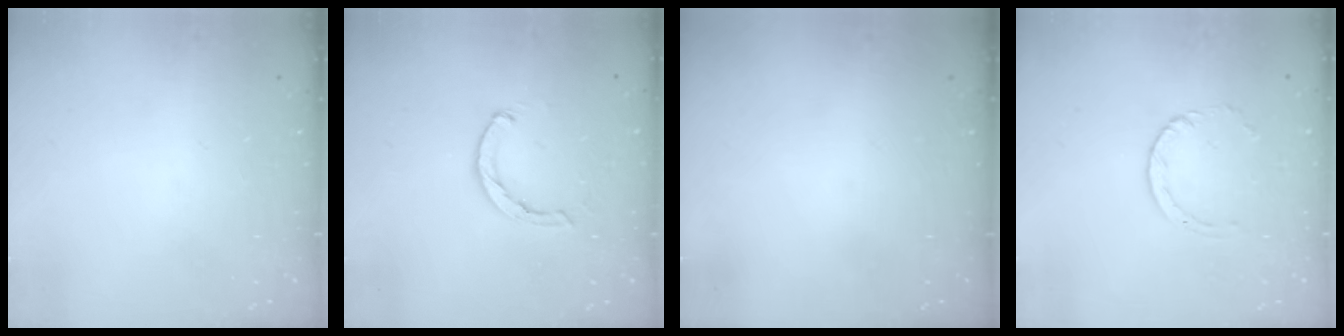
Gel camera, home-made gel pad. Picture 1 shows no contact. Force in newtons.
{"total": 2.1, "press": 2.1, "slide": 0.3}
{"total": 0.0}
{"total": 1.0, "press": 1.0, "slide": 0.1}